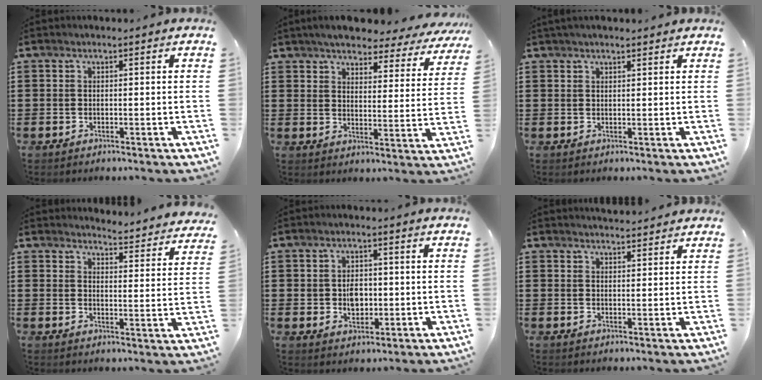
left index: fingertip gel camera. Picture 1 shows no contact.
{"total": 5.0, "force": [4.8, 0.6, 1.4], "torque": [-0.051, -0.032, 0.079]}
{"total": 1.6, "force": [1.4, 0.2, 0.6], "torque": [-0.013, 0.002, 0.027]}
{"total": 4.1, "force": [4.0, -0.1, 0.3], "torque": [-0.017, -0.030, 0.069]}
{"total": 4.1, "force": [0.1, 2.9, 2.9], "torque": [-0.046, 0.003, -0.003]}
{"total": 2.2, "force": [2.2, 0.1, 0.0], "torque": [-0.006, -0.003, 0.043]}